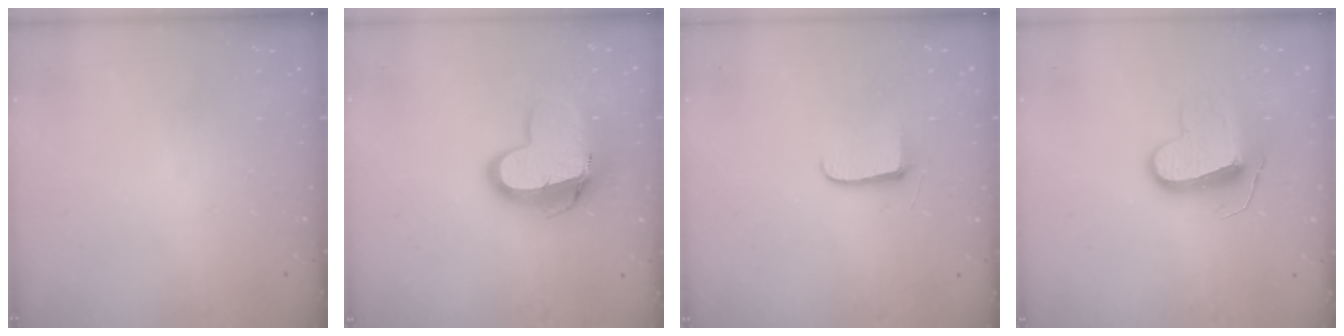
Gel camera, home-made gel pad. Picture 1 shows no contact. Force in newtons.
{"total": 13.5, "press": 13.5, "slide": 1.2}
{"total": 5.6, "press": 5.6, "slide": 0.7}
{"total": 9.9, "press": 9.9, "slide": 0.0}